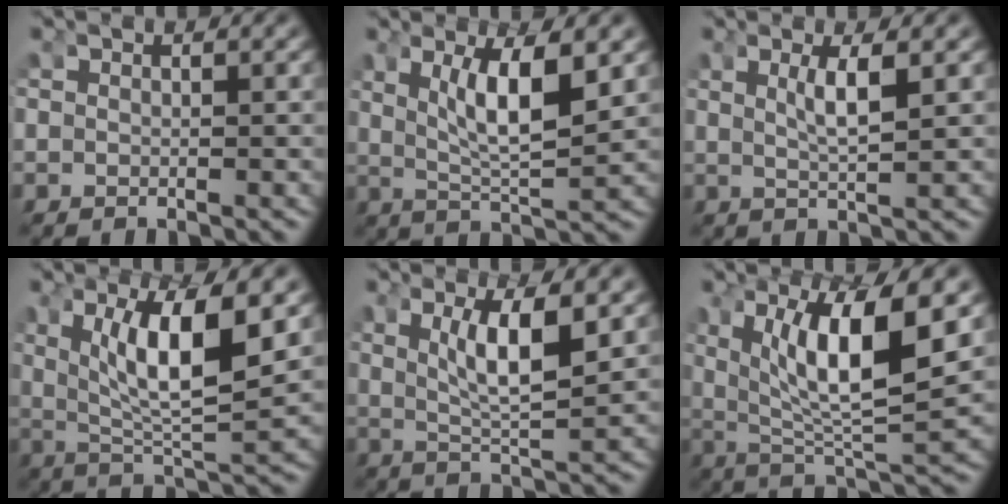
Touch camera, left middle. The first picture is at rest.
{"total": 5.7, "force": [1.6, 1.3, 5.3], "torque": [-0.088, -0.015, 0.041]}
{"total": 2.5, "force": [0.8, -0.5, 2.3], "torque": [-0.044, -0.008, 0.025]}
{"total": 8.2, "force": [2.6, 2.7, 7.4], "torque": [-0.132, -0.008, 0.052]}
{"total": 5.1, "force": [1.4, 0.9, 4.8], "torque": [-0.081, -0.015, 0.038]}
{"total": 10.1, "force": [2.9, 4.0, 8.8], "torque": [-0.163, -0.007, 0.058]}